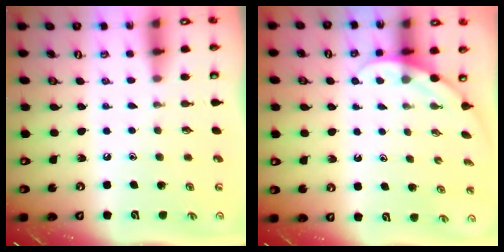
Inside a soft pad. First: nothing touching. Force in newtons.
{"total": 3.3, "press": 3.3, "slide": 0.2}